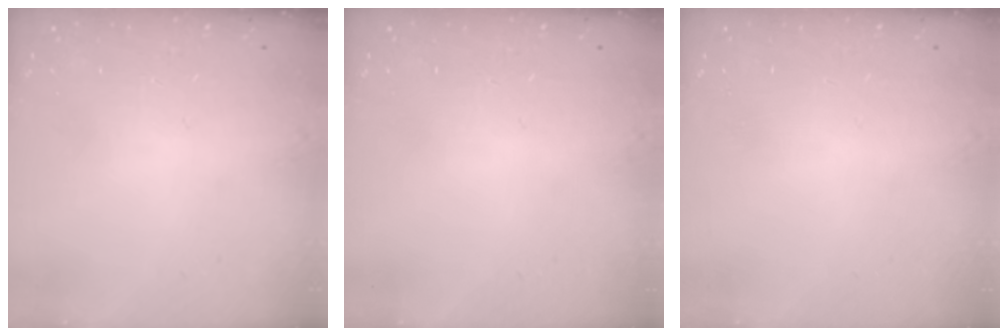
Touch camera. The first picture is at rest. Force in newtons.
{"total": 0.0}
{"total": 0.0}